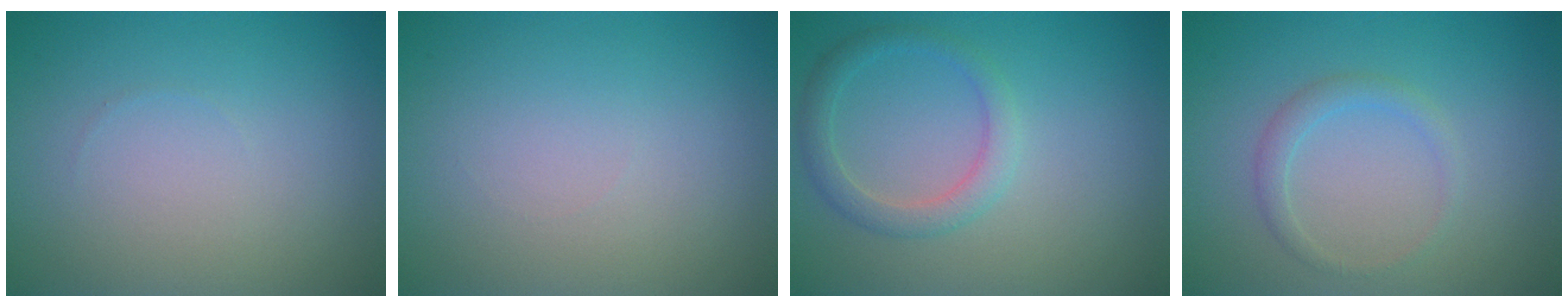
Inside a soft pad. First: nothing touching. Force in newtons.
{"total": 0.0}
{"total": 2.3, "press": 2.3, "slide": 0.1}
{"total": 1.5, "press": 1.5, "slide": 0.1}